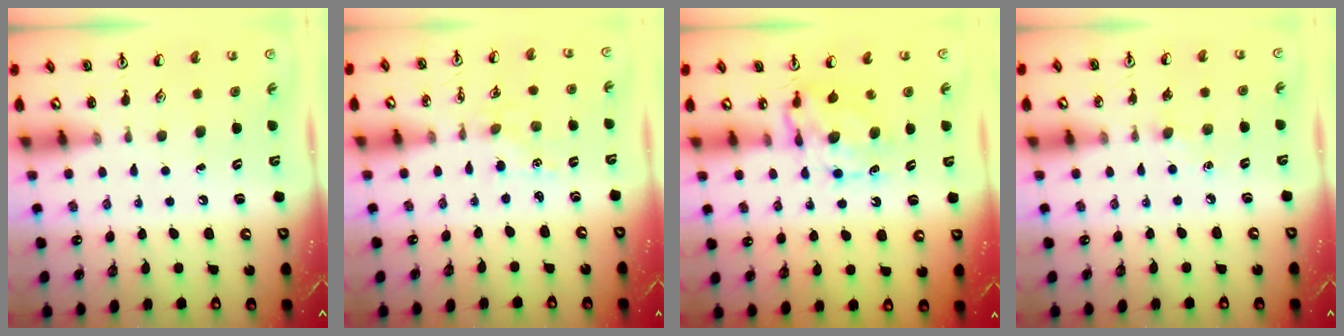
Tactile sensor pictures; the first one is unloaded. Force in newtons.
{"total": 0.8, "press": 0.8, "slide": 0.1}
{"total": 7.2, "press": 7.2, "slide": 0.4}
{"total": 3.3, "press": 3.3, "slide": 0.5}